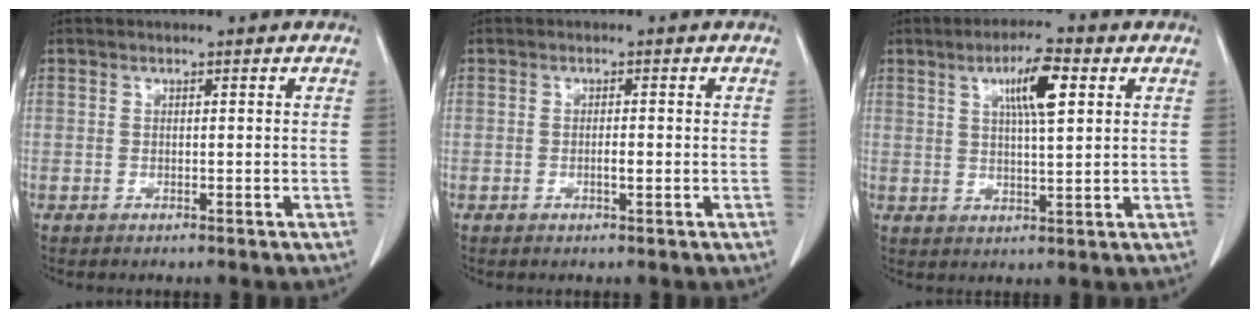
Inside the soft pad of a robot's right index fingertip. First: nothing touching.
{"total": 1.3, "force": [-0.3, 0.3, 1.3], "torque": [-0.025, -0.001, -0.005]}
{"total": 7.2, "force": [2.8, 1.0, 6.6], "torque": [-0.115, 0.006, 0.046]}